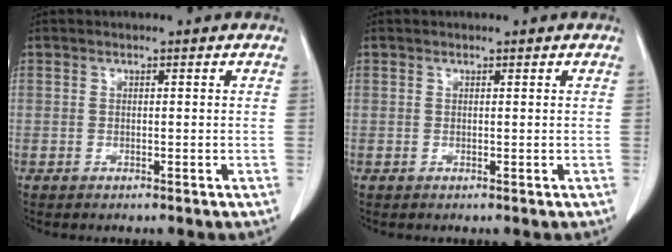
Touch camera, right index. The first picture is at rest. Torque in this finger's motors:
{"motor_torque": [0.11, 0.06, 0.02, 0.01]}